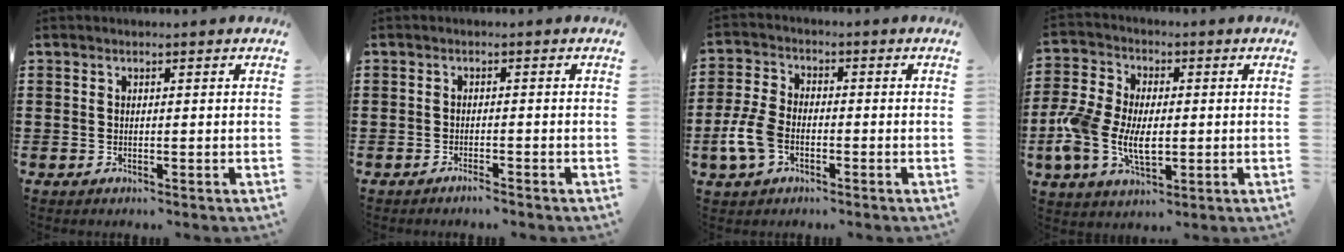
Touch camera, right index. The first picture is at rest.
{"total": 1.2, "force": [-1.1, -0.1, 0.5], "torque": [-0.010, -0.003, -0.019]}
{"total": 6.0, "force": [-2.3, 3.6, 4.2], "torque": [-0.114, -0.003, -0.051]}
{"total": 8.8, "force": [-1.8, 5.3, 6.9], "torque": [-0.171, -0.001, -0.039]}